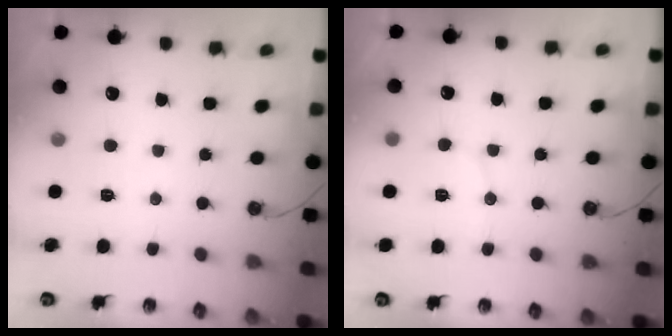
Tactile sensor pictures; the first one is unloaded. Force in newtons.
{"total": 4.6, "press": 4.6, "slide": 0.6}